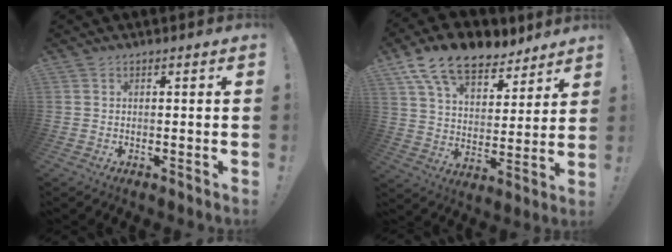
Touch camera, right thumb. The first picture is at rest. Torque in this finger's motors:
{"motor_torque": [0.45, 2.48, 0.44, 0.16, 0.07]}